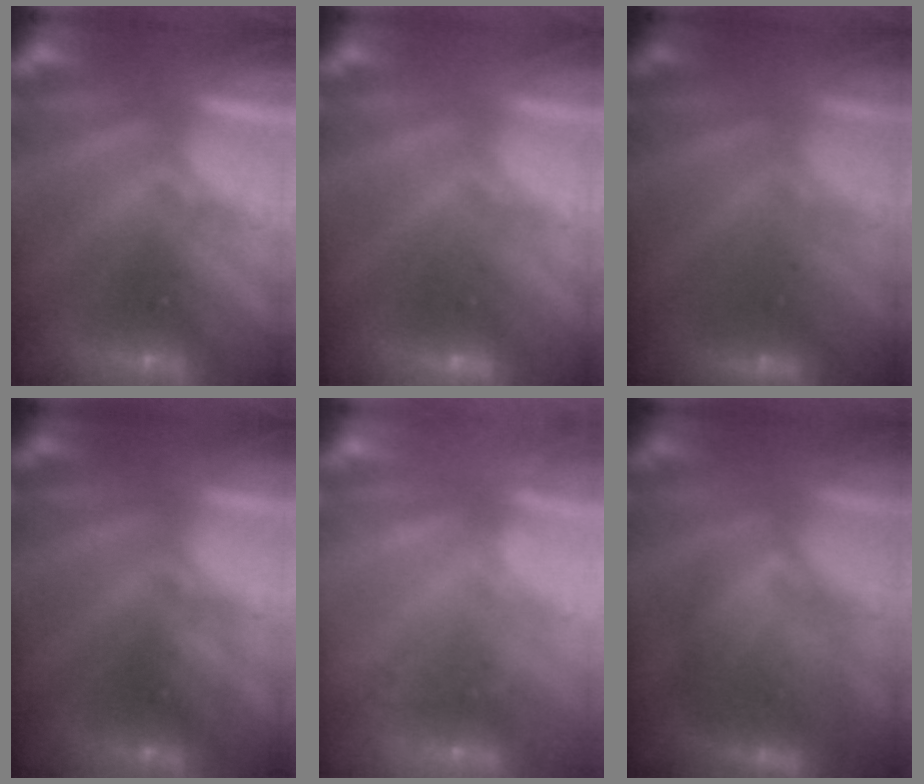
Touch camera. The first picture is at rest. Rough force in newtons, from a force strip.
{"total": 3.1}
{"total": 2.4}
{"total": 4.8}
{"total": 2.4}
{"total": 3.4}